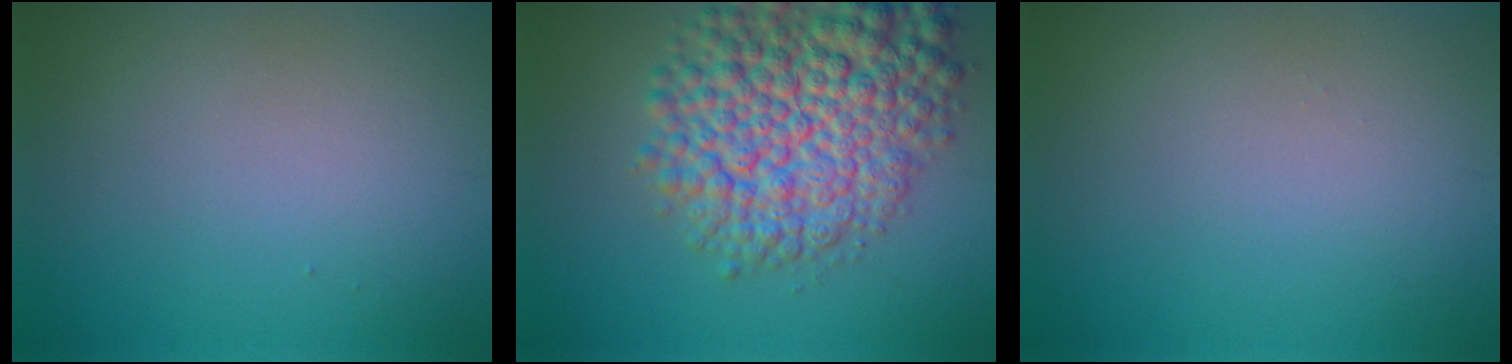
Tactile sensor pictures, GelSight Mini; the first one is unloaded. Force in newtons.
{"total": 10.0, "press": 10.0, "slide": 0.3}
{"total": 0.0}